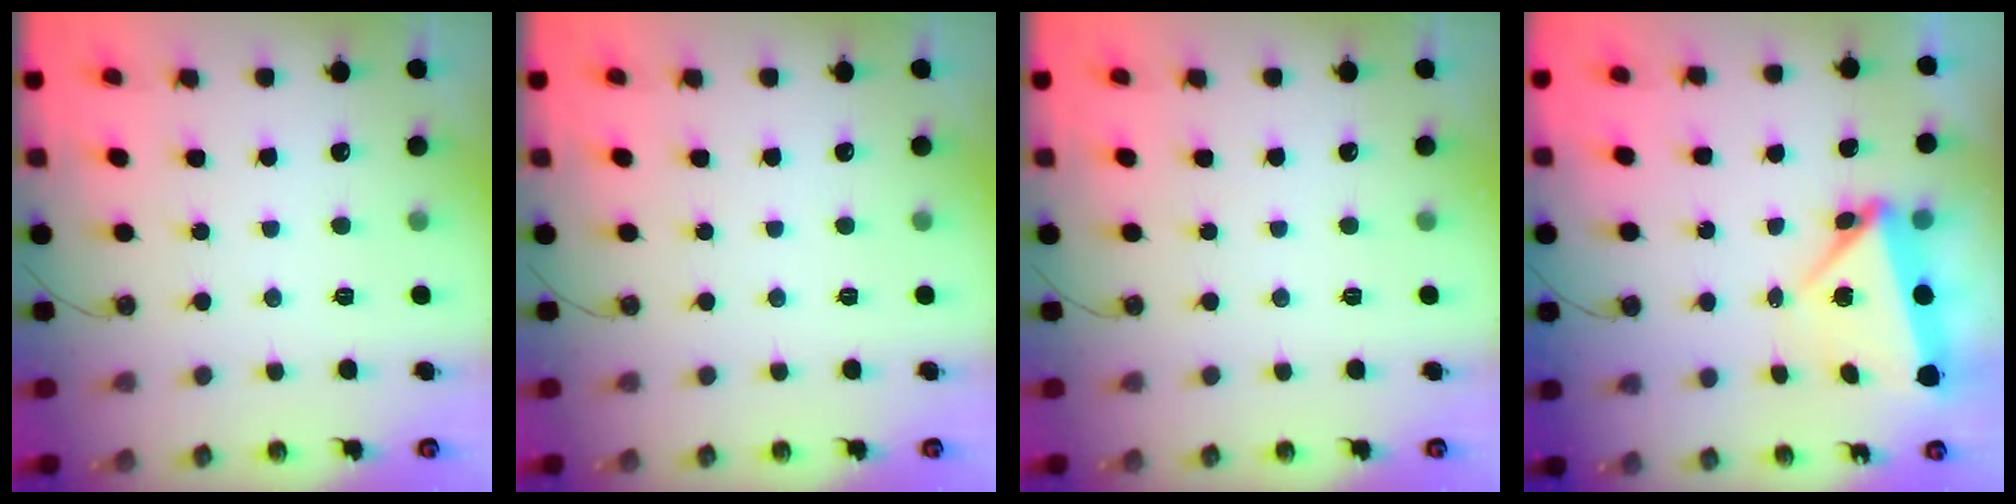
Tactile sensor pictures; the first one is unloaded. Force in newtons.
{"total": 0.0}
{"total": 0.0}
{"total": 6.1, "press": 6.0, "slide": 0.9}